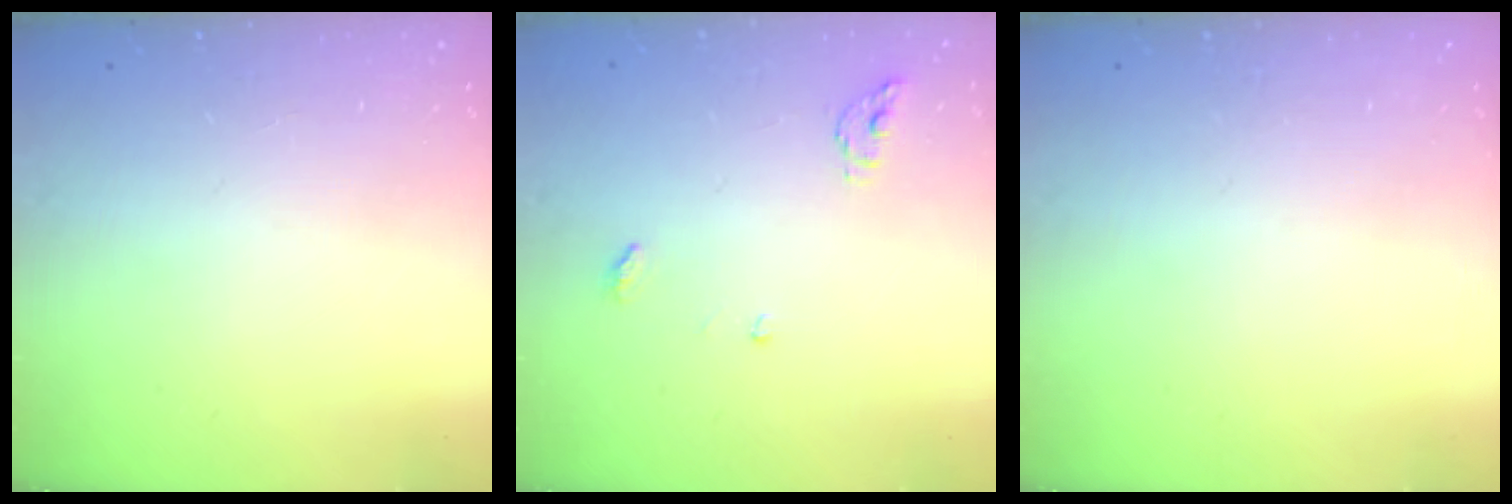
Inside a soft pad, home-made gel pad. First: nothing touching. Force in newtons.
{"total": 4.8, "press": 4.8, "slide": 0.4}
{"total": 0.0}